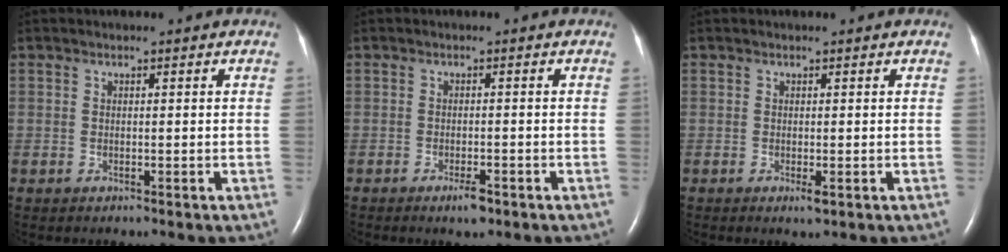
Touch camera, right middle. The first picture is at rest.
{"total": 2.1, "force": [-1.4, 0.5, 1.5], "torque": [-0.030, -0.002, -0.020]}
{"total": 0.9, "force": [-0.1, 0.2, 0.9], "torque": [-0.014, -0.002, 0.000]}